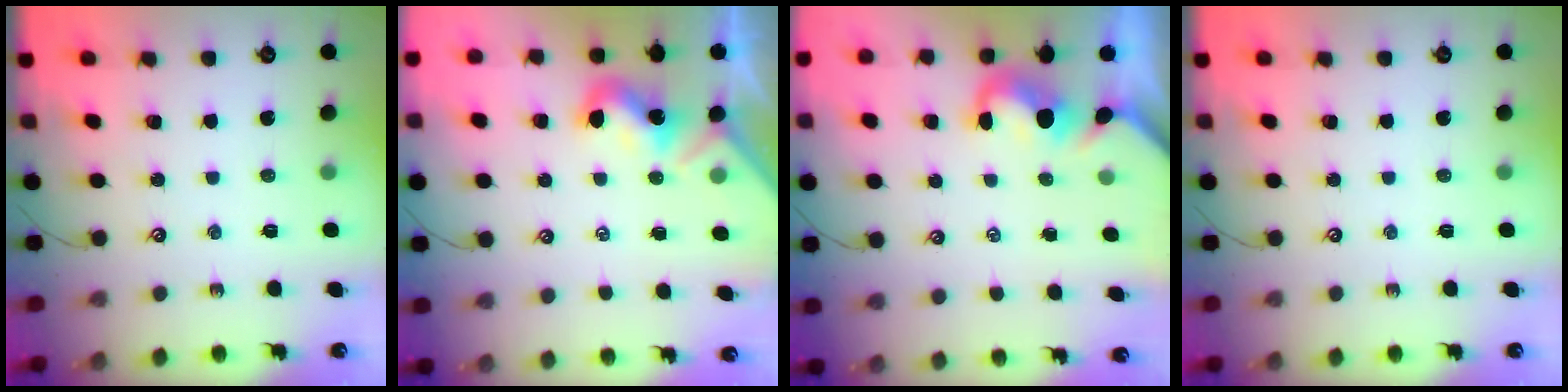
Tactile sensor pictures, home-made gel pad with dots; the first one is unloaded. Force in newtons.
{"total": 1.6, "press": 1.6, "slide": 0.3}
{"total": 1.6, "press": 1.5, "slide": 0.6}
{"total": 0.0}